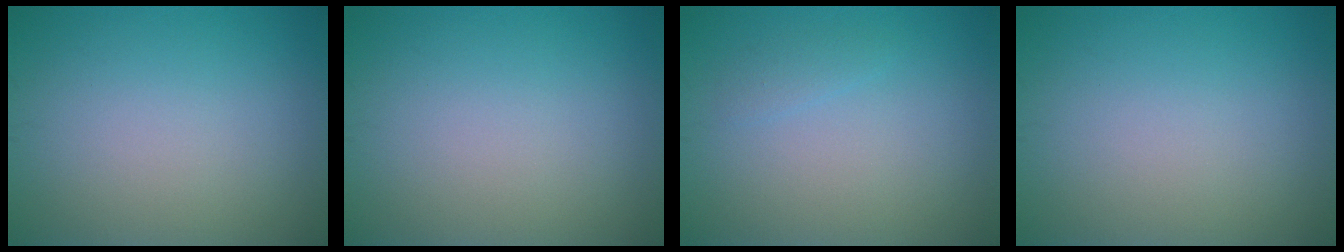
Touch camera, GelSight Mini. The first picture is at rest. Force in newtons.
{"total": 0.0}
{"total": 0.8, "press": 0.8, "slide": 0.0}
{"total": 0.0}